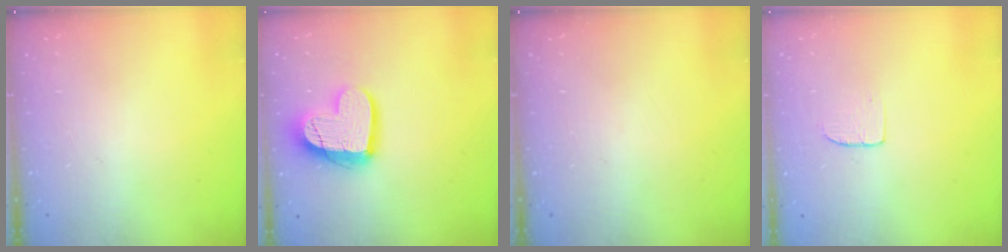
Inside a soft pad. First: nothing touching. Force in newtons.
{"total": 15.5, "press": 15.4, "slide": 1.1}
{"total": 0.0}
{"total": 3.7, "press": 3.7, "slide": 0.2}